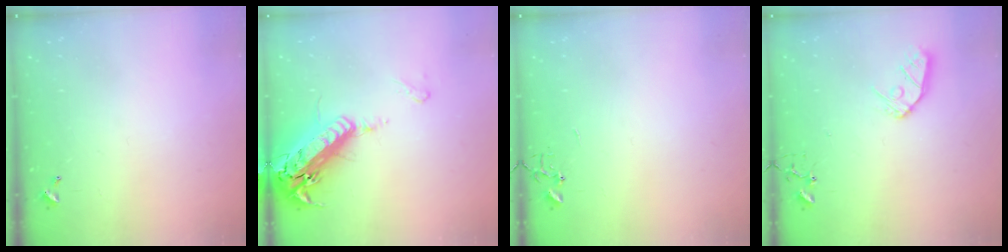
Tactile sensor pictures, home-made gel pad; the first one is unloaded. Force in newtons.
{"total": 21.2, "press": 20.7, "slide": 4.7}
{"total": 0.0}
{"total": 9.1, "press": 9.1, "slide": 0.9}